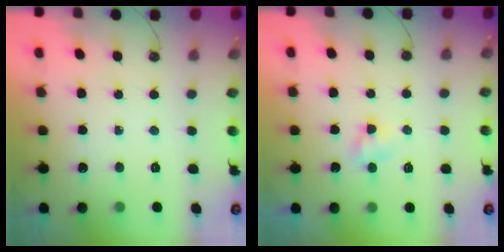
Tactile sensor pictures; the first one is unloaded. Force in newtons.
{"total": 2.4, "press": 2.4, "slide": 0.3}